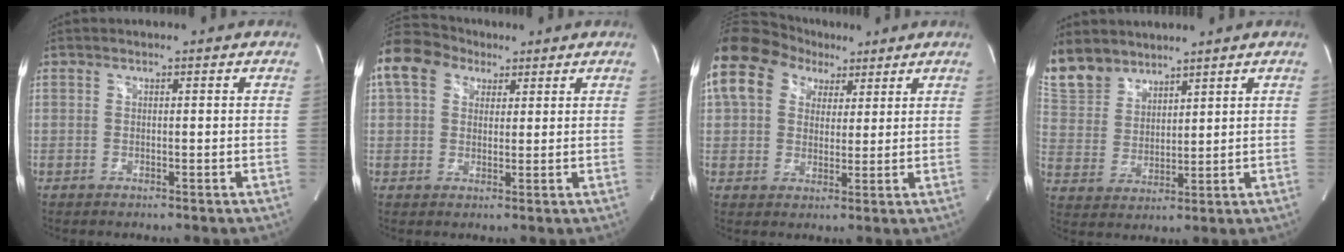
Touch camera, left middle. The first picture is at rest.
{"total": 11.3, "force": [6.0, 8.0, 5.2], "torque": [-0.127, 0.051, 0.108]}
{"total": 13.7, "force": [6.7, 9.8, 6.7], "torque": [-0.152, 0.055, 0.118]}
{"total": 9.5, "force": [8.2, 4.5, 1.9], "torque": [-0.049, 0.010, 0.180]}